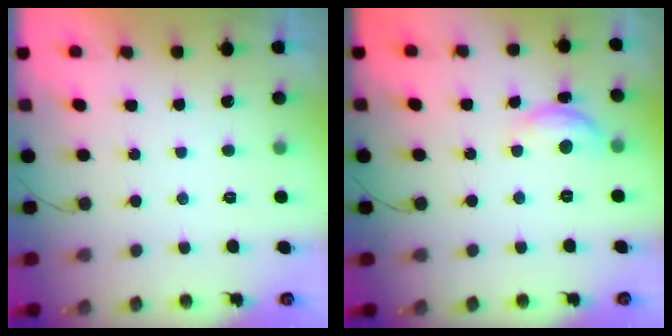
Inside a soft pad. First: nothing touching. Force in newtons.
{"total": 9.3, "press": 9.3, "slide": 0.5}